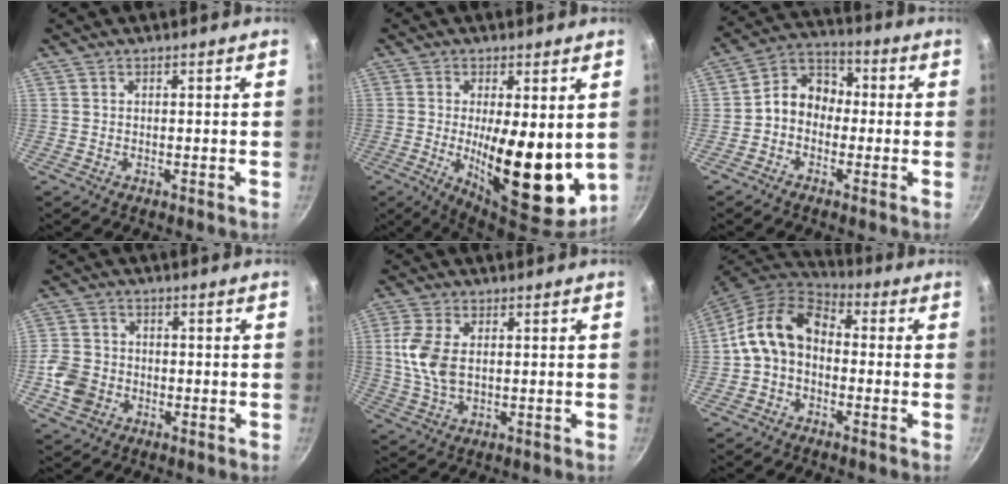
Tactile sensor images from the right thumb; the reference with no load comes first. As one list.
[{"total": 16.3, "force": [-0.3, 6.2, 15.1], "torque": [-0.202, -0.027, 0.004]}, {"total": 8.3, "force": [-1.2, 6.8, 4.7], "torque": [-0.046, 0.038, -0.045]}, {"total": 7.3, "force": [-2.1, 6.2, 3.3], "torque": [-0.053, 0.020, -0.047]}, {"total": 8.3, "force": [0.9, 4.8, 6.7], "torque": [-0.142, 0.001, 0.018]}, {"total": 11.8, "force": [-0.5, 8.6, 8.1], "torque": [-0.128, 0.041, -0.029]}]